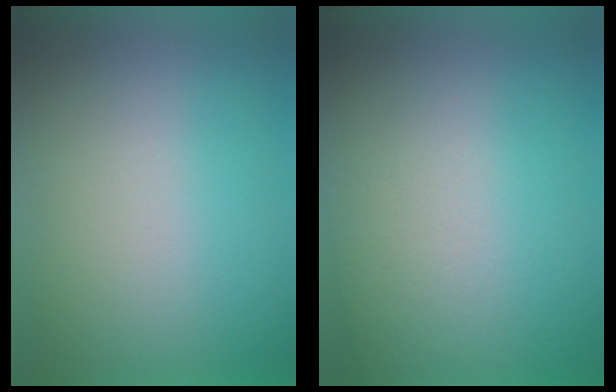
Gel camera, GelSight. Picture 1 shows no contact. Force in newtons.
{"total": 2.1}